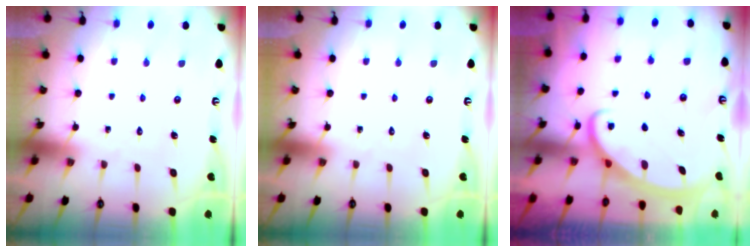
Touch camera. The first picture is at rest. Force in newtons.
{"total": 0.0}
{"total": 2.7, "press": 2.6, "slide": 0.4}